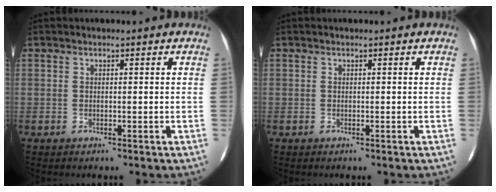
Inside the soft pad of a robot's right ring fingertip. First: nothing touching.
{"total": 0.0}